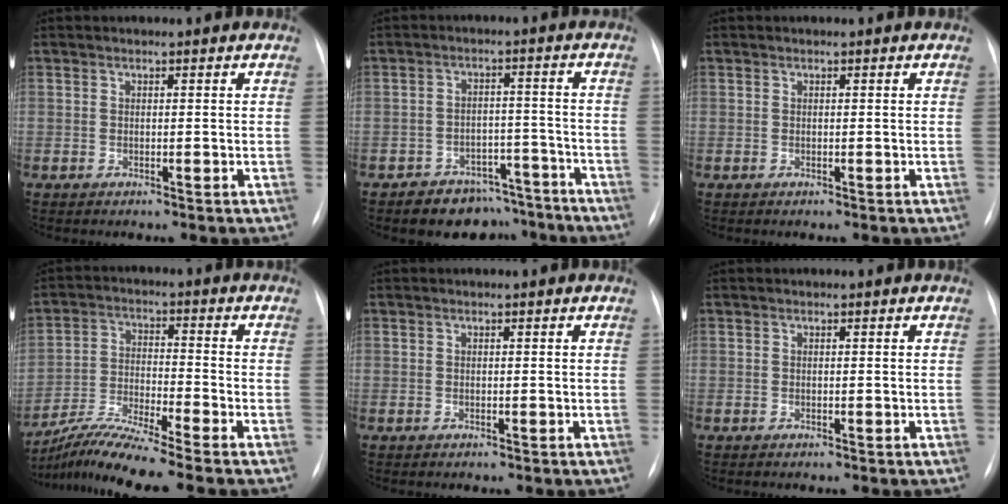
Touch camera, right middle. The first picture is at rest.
{"total": 7.9, "force": [-6.5, 4.6, 0.7], "torque": [0.014, 0.036, -0.094]}
{"total": 0.0}
{"total": 12.4, "force": [-11.2, -1.4, 5.0], "torque": [-0.097, -0.012, -0.208]}
{"total": 0.0}
{"total": 0.0}